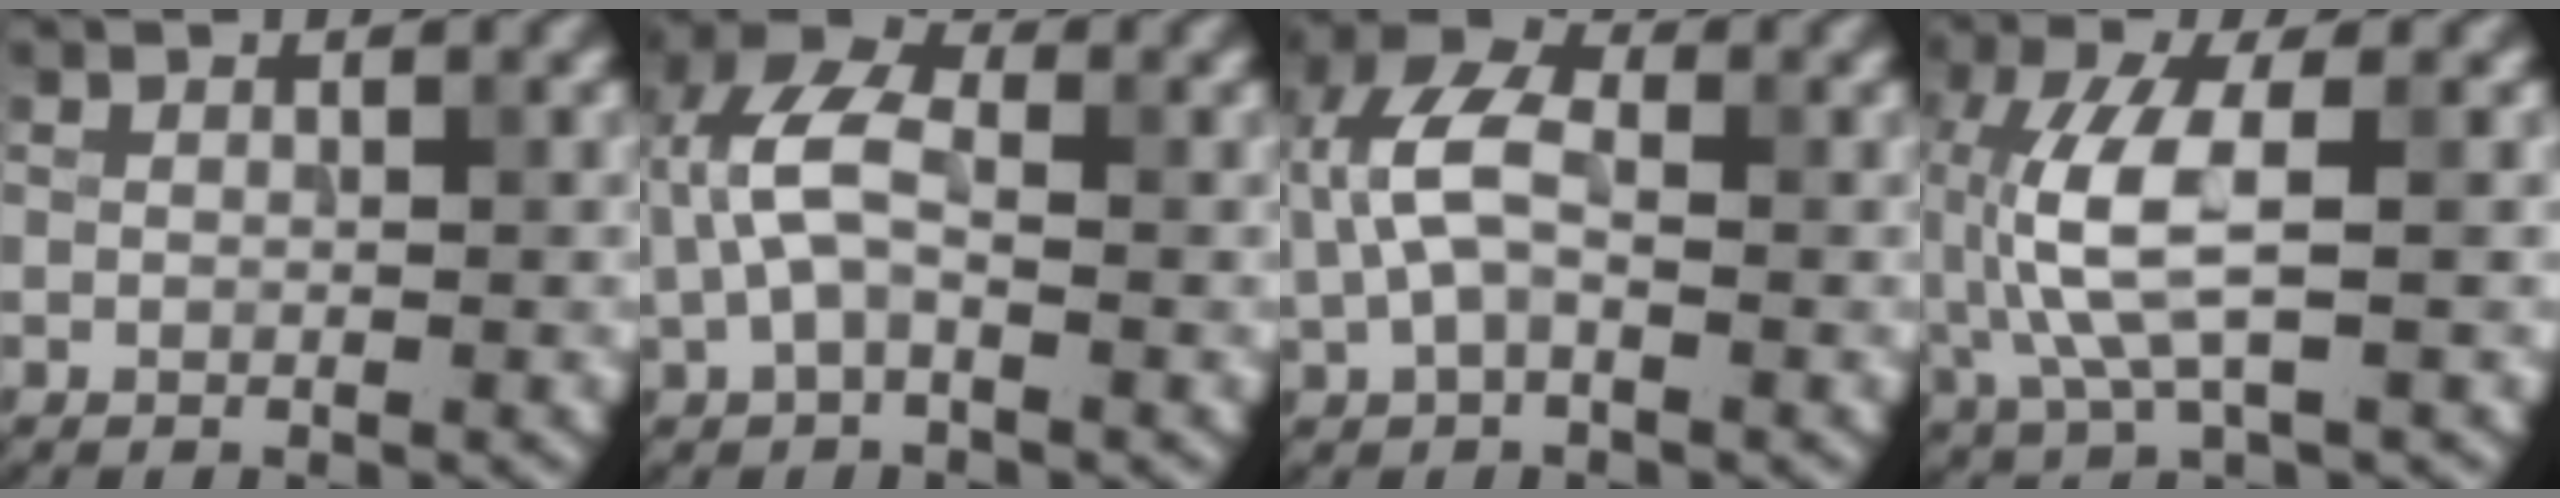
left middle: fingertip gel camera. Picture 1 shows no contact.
{"total": 5.4, "force": [-0.1, 3.0, 4.5], "torque": [-0.105, 0.019, -0.014]}
{"total": 5.7, "force": [0.3, 3.4, 4.6], "torque": [-0.104, 0.016, -0.004]}
{"total": 6.0, "force": [-0.2, 2.0, 5.6], "torque": [-0.138, 0.001, -0.001]}